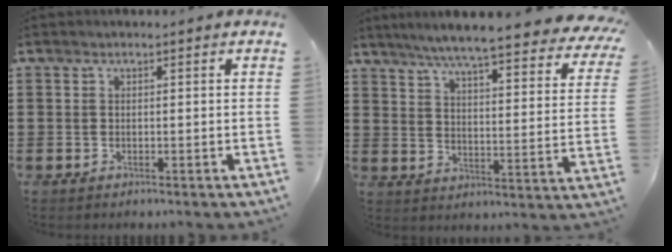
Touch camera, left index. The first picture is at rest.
{"total": 6.9, "force": [6.0, -0.5, 3.3], "torque": [-0.090, -0.043, 0.098]}